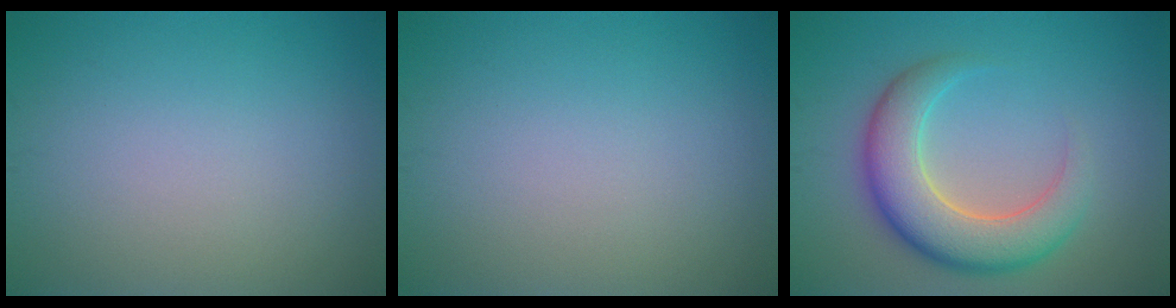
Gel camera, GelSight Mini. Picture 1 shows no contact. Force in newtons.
{"total": 0.0}
{"total": 6.8, "press": 6.8, "slide": 0.6}